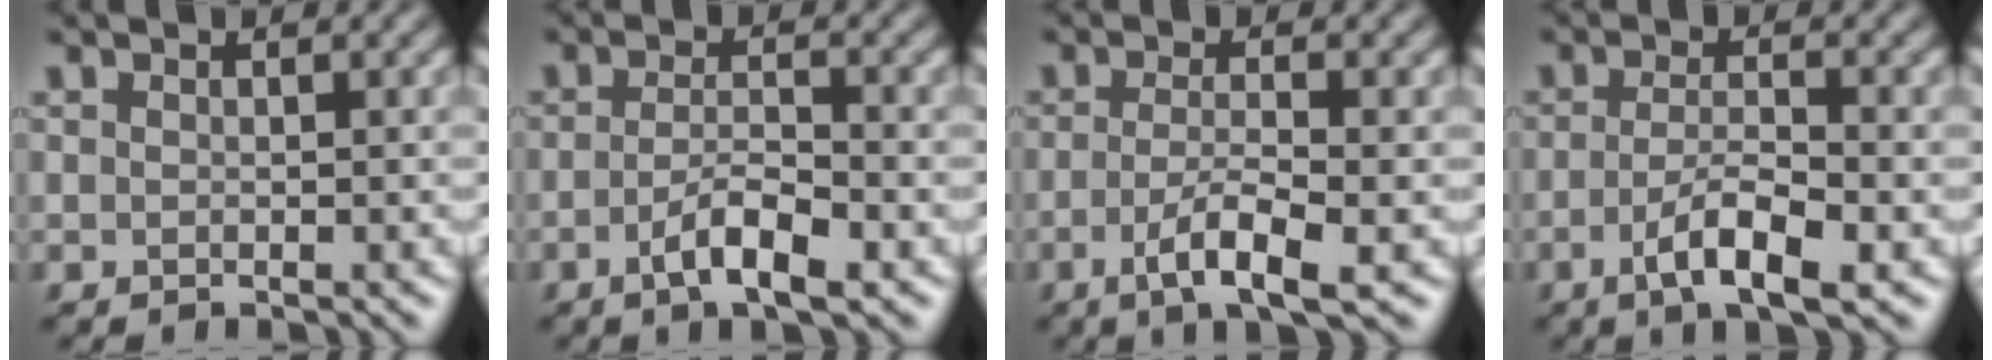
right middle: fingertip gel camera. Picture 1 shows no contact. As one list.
[{"total": 3.7, "force": [-1.7, 1.0, 3.2], "torque": [-0.061, 0.002, -0.032]}, {"total": 4.2, "force": [-1.5, 0.9, 3.9], "torque": [-0.074, -0.005, -0.030]}, {"total": 4.6, "force": [-1.9, 1.2, 4.1], "torque": [-0.075, -0.002, -0.034]}]